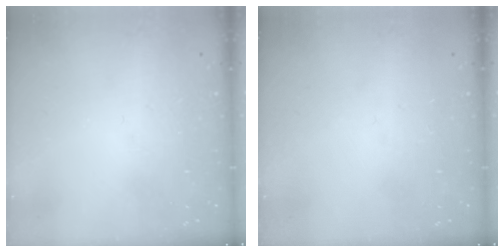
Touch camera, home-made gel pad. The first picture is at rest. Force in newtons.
{"total": 0.0}